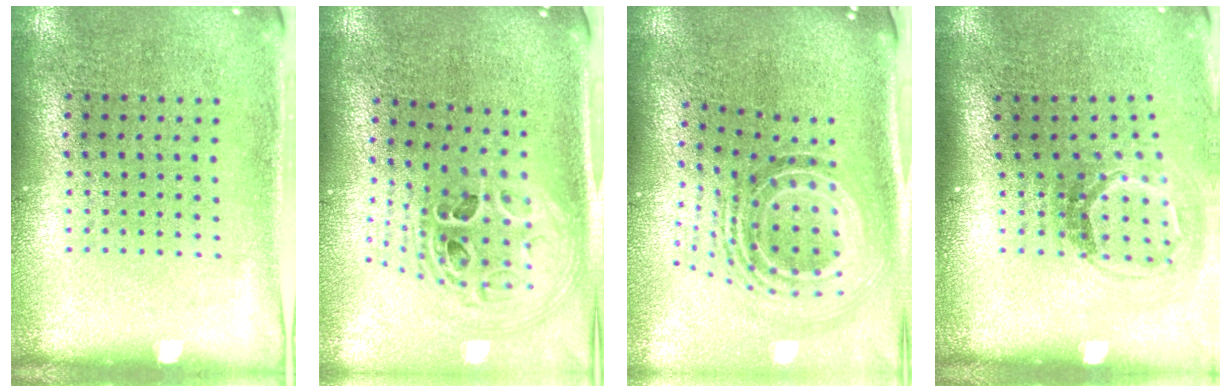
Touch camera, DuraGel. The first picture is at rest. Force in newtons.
{"total": 1.9, "press": 1.6, "slide": 1.1}
{"total": 2.1, "press": 1.5, "slide": 1.5}
{"total": 1.8, "press": 1.2, "slide": 1.4}